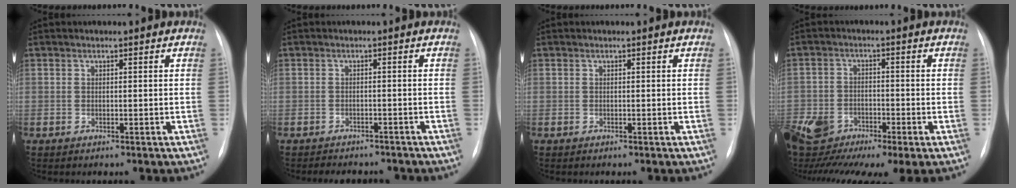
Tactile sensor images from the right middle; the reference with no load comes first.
{"total": 6.3, "force": [-5.7, 2.2, 1.7], "torque": [-0.025, 0.000, -0.066]}
{"total": 0.0}
{"total": 16.2, "force": [-8.6, 7.9, 11.2], "torque": [-0.276, -0.006, -0.142]}